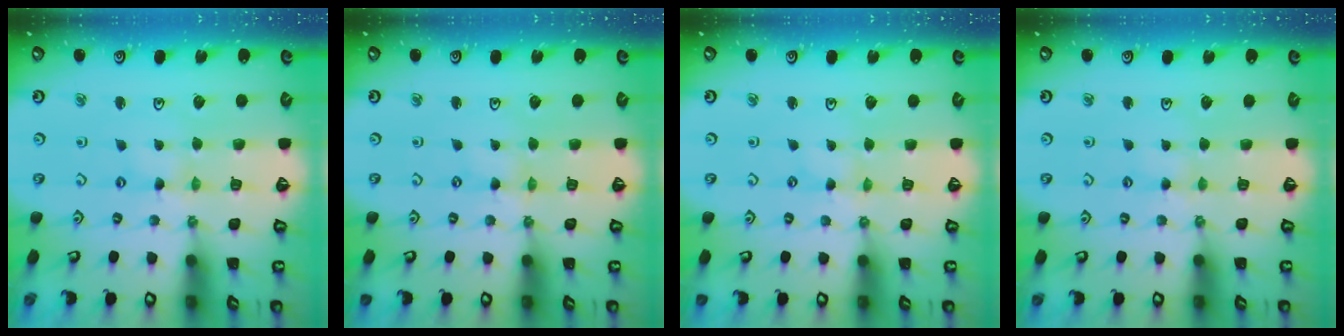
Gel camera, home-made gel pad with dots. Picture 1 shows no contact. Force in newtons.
{"total": 0.0}
{"total": 0.0}
{"total": 2.8, "press": 2.8, "slide": 0.3}